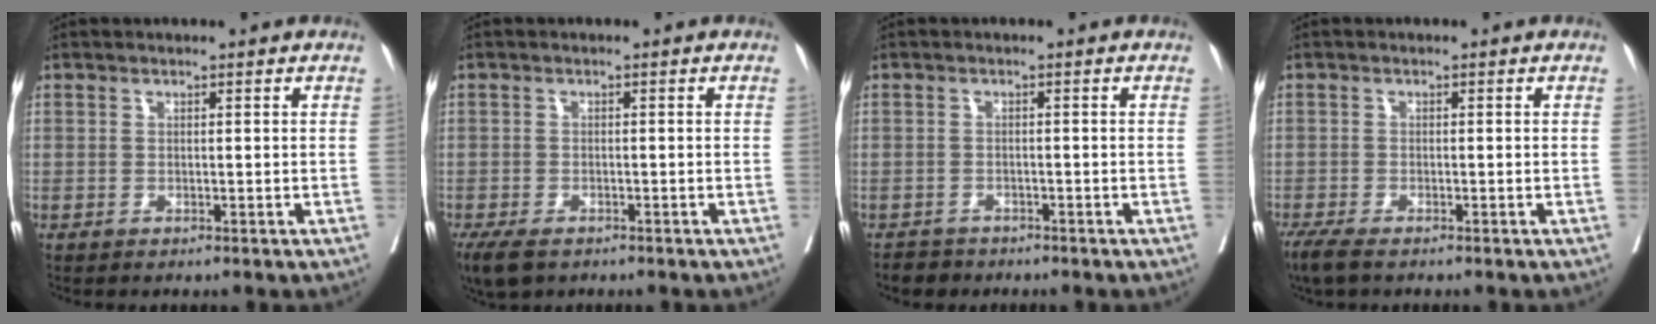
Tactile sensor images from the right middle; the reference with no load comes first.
{"total": 5.4, "force": [-3.8, 2.6, 2.9], "torque": [-0.053, -0.011, -0.062]}
{"total": 2.8, "force": [-2.4, 1.5, -0.1], "torque": [-0.004, 0.001, -0.042]}
{"total": 3.9, "force": [-3.0, 0.9, 2.3], "torque": [-0.049, -0.014, -0.051]}